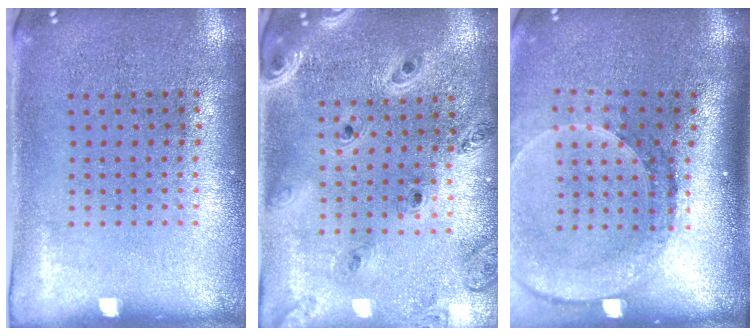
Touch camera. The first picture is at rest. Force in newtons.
{"total": 1.4, "press": 1.3, "slide": 0.2}
{"total": 2.7, "press": 2.0, "slide": 1.8}